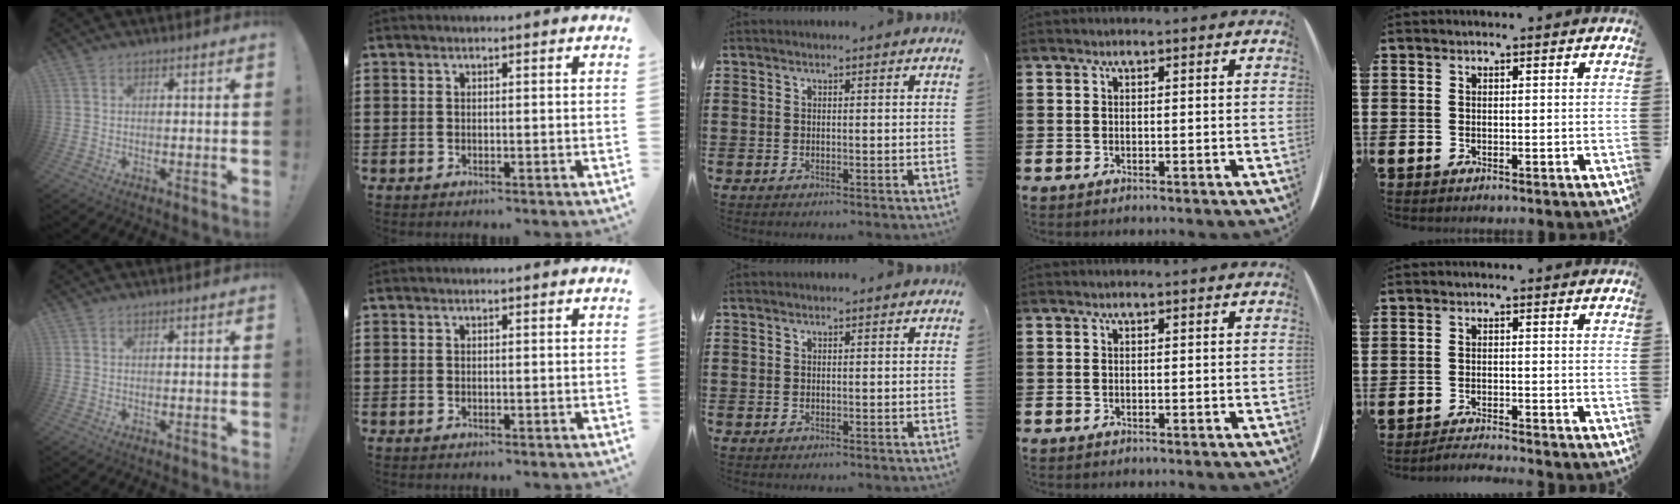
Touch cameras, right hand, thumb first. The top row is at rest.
{"little": {"total": 1.6, "force": [-1.6, -0.2, 0.1], "torque": [-0.004, 0.003, -0.032]}}